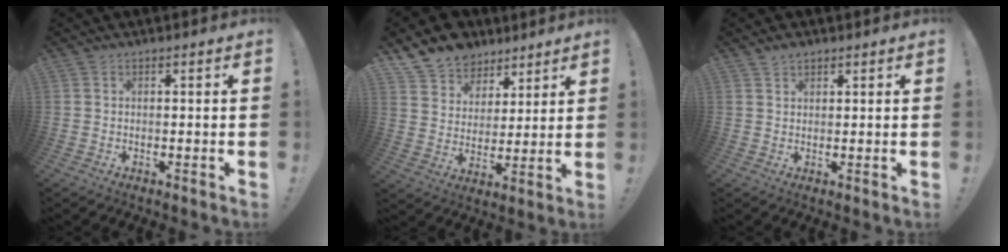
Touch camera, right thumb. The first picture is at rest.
{"total": 10.5, "force": [7.6, 7.1, 1.3], "torque": [-0.023, -0.063, 0.151]}
{"total": 1.8, "force": [1.5, 0.9, 0.4], "torque": [-0.004, -0.008, 0.028]}